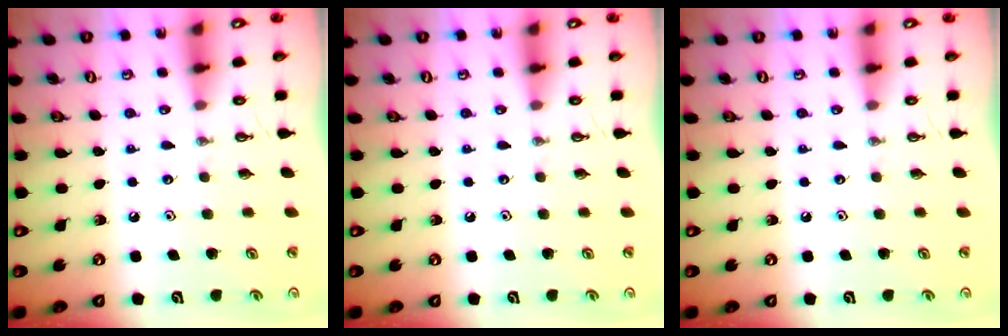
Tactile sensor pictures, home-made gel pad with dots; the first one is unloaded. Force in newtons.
{"total": 0.0}
{"total": 0.0}